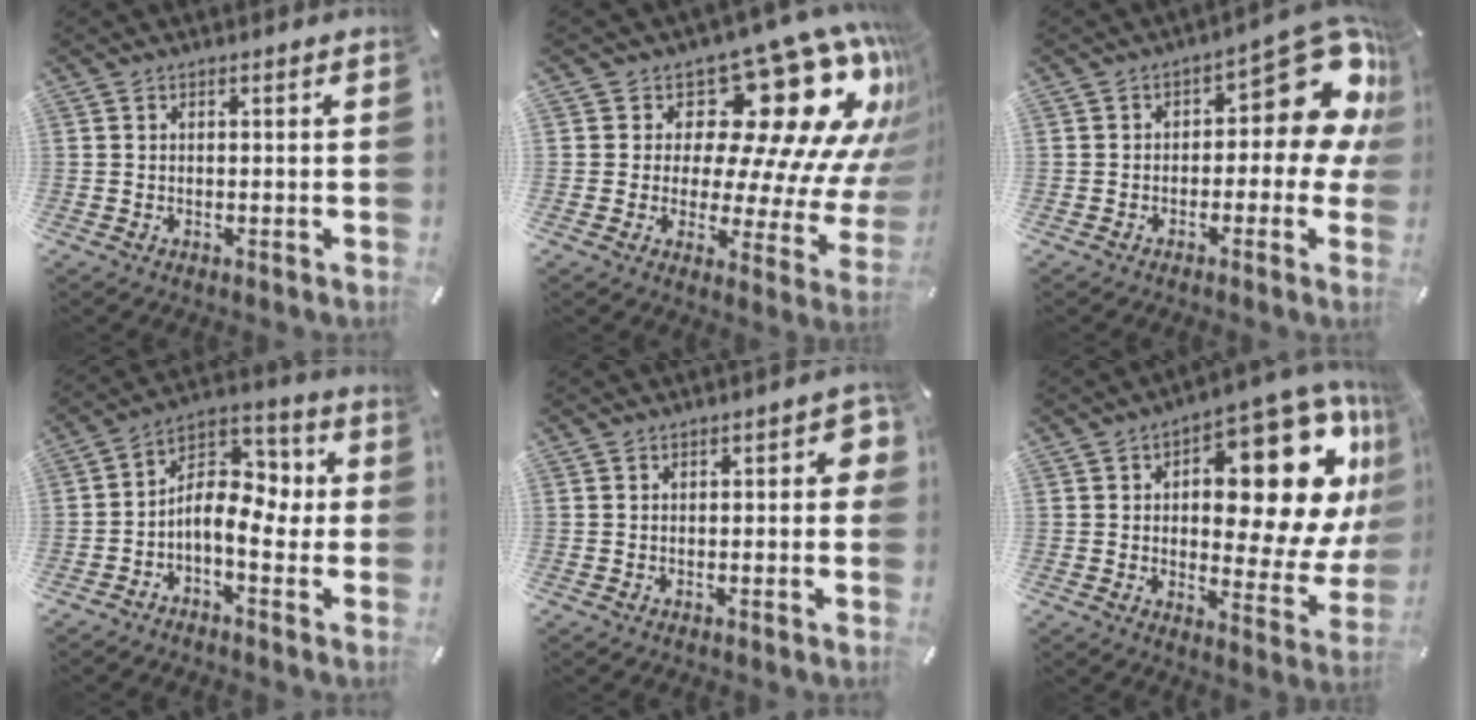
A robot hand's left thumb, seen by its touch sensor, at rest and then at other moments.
{"total": 23.1, "force": [10.9, 11.3, 16.9], "torque": [-0.201, -0.108, 0.191]}
{"total": 15.1, "force": [6.3, 7.0, 11.8], "torque": [-0.135, -0.054, 0.101]}
{"total": 9.4, "force": [-2.2, 5.9, 7.0], "torque": [-0.118, -0.002, -0.042]}
{"total": 3.5, "force": [-0.1, 1.6, 3.0], "torque": [-0.039, 0.005, -0.006]}
{"total": 23.0, "force": [8.9, 11.1, 18.0], "torque": [-0.193, -0.088, 0.143]}